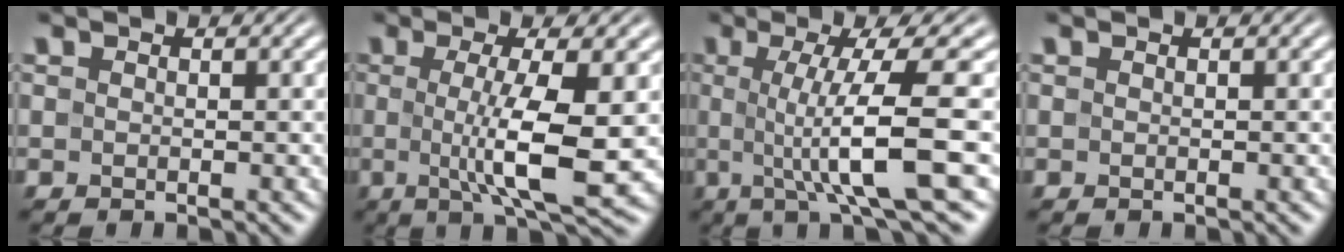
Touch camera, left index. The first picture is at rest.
{"total": 7.0, "force": [-0.3, 1.3, 6.9], "torque": [-0.118, -0.010, -0.003]}
{"total": 8.8, "force": [-0.4, 1.6, 8.7], "torque": [-0.126, -0.001, -0.006]}
{"total": 0.0}